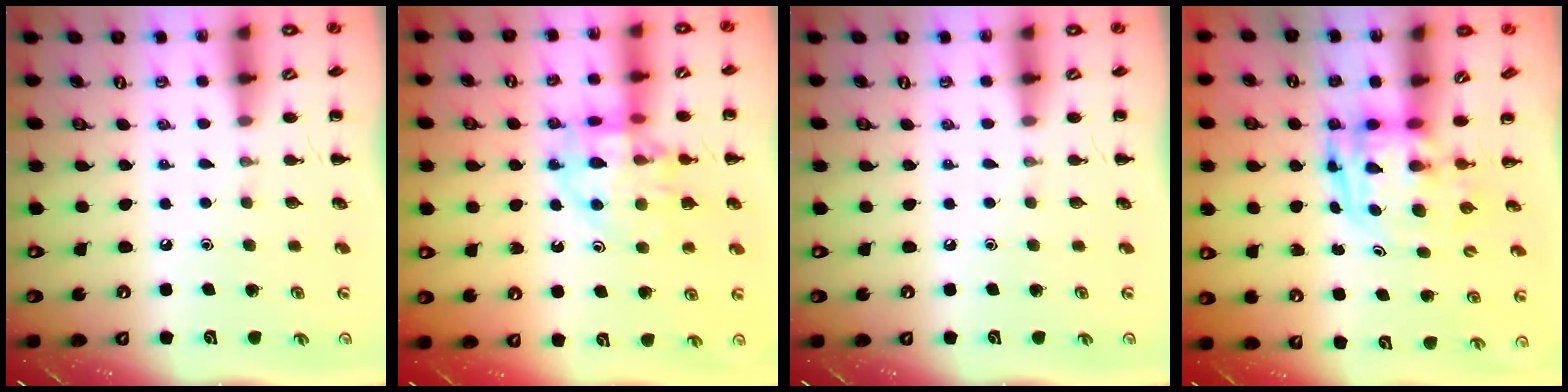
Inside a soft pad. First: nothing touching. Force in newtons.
{"total": 14.9, "press": 14.7, "slide": 2.2}
{"total": 0.0}
{"total": 3.4, "press": 3.3, "slide": 0.7}